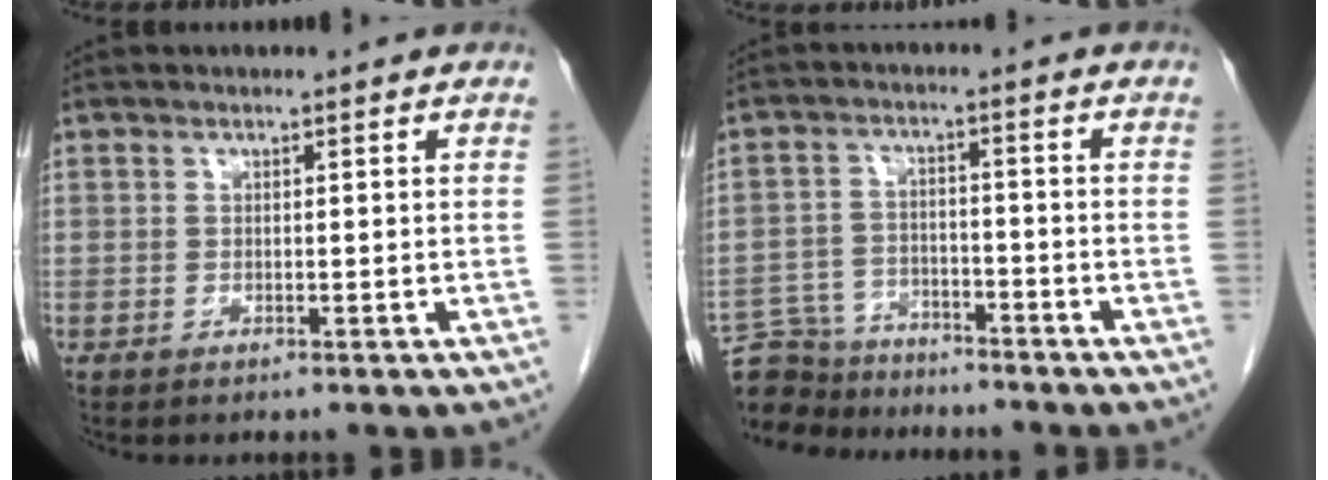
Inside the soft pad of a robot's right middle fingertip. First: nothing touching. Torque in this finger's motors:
{"motor_torque": [0.12, 0.07, -0.02, -0.06]}